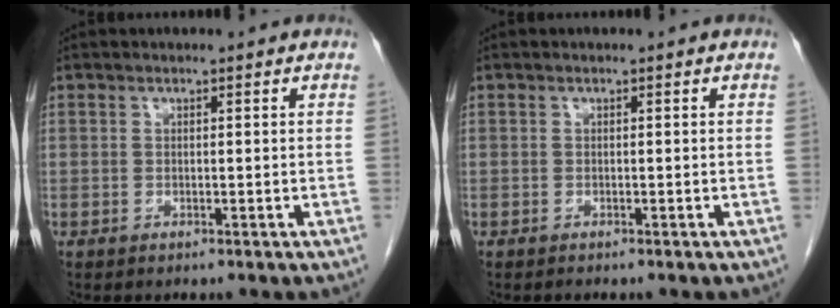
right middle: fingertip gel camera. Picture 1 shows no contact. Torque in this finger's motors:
{"motor_torque": [-0.05, 0.10, -0.04, 0.00]}